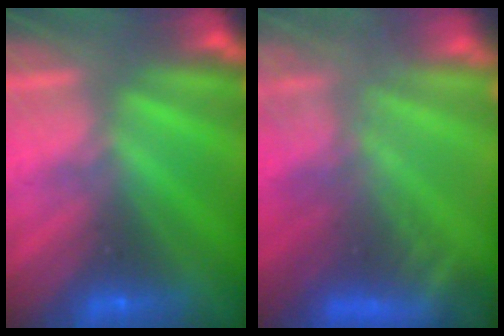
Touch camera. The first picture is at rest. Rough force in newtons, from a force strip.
{"total": 9.1}